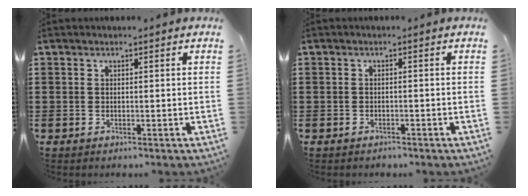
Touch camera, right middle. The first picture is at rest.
{"total": 0.8, "force": [-0.8, 0.3, 0.0], "torque": [-0.001, 0.001, -0.017]}